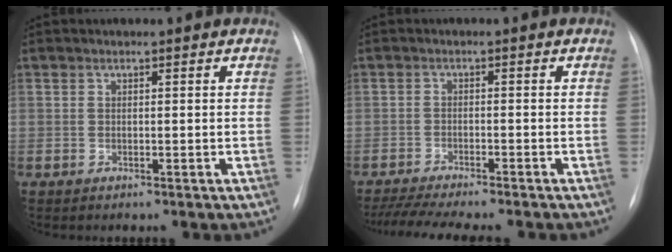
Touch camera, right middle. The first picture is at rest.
{"total": 11.2, "force": [-9.8, 0.8, 5.4], "torque": [-0.075, -0.009, -0.146]}